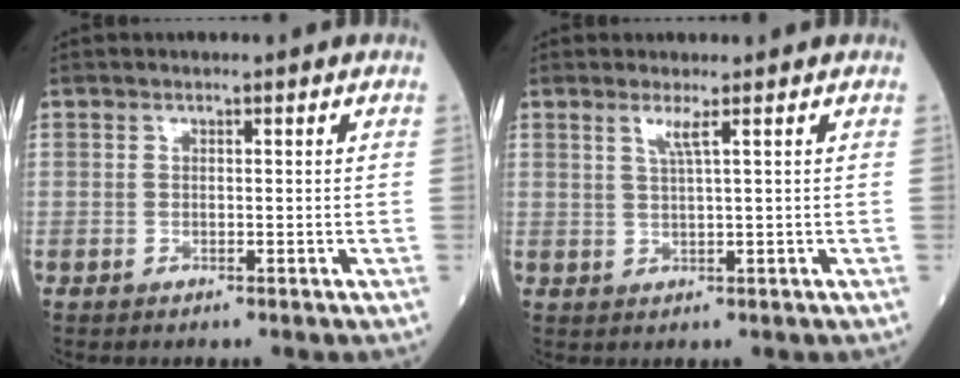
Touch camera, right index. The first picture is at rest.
{"total": 1.9, "force": [1.0, -0.5, 1.6], "torque": [-0.036, -0.005, 0.023]}